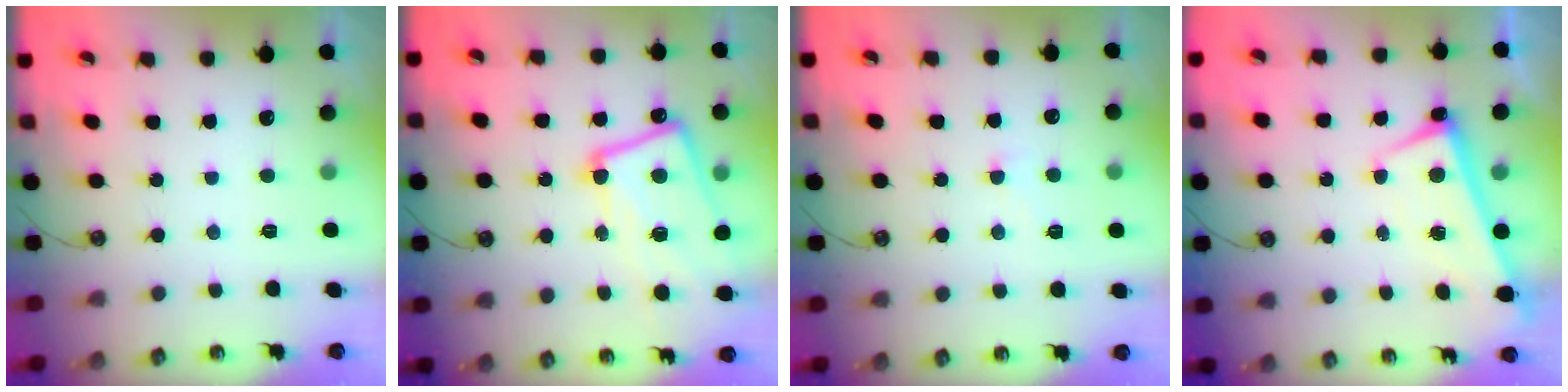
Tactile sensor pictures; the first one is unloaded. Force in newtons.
{"total": 12.2, "press": 12.1, "slide": 1.7}
{"total": 2.1, "press": 2.0, "slide": 0.5}
{"total": 1.2, "press": 0.9, "slide": 0.9}